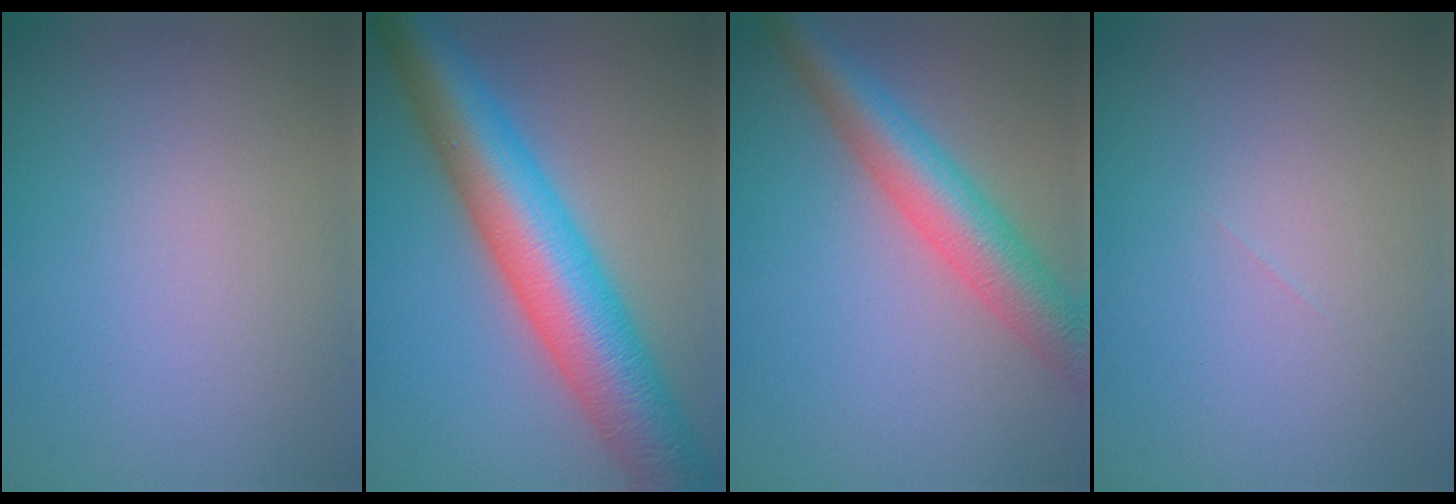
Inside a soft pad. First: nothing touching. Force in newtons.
{"total": 10.8, "press": 10.8, "slide": 0.3}
{"total": 6.1, "press": 6.1, "slide": 0.2}
{"total": 0.0}